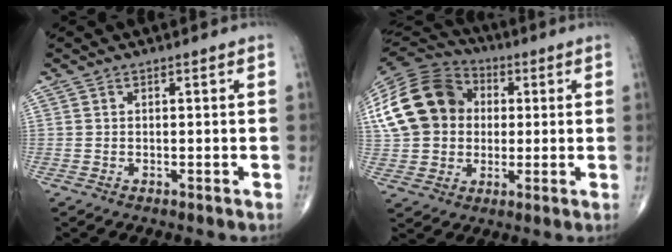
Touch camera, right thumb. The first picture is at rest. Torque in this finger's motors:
{"motor_torque": [0.02, 2.67, 1.39, 0.14, 0.20]}